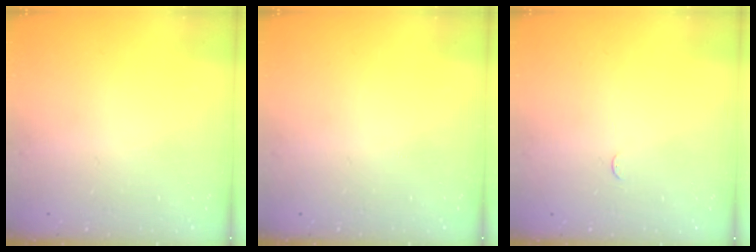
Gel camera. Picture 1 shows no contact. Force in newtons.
{"total": 0.0}
{"total": 2.9, "press": 2.8, "slide": 0.4}